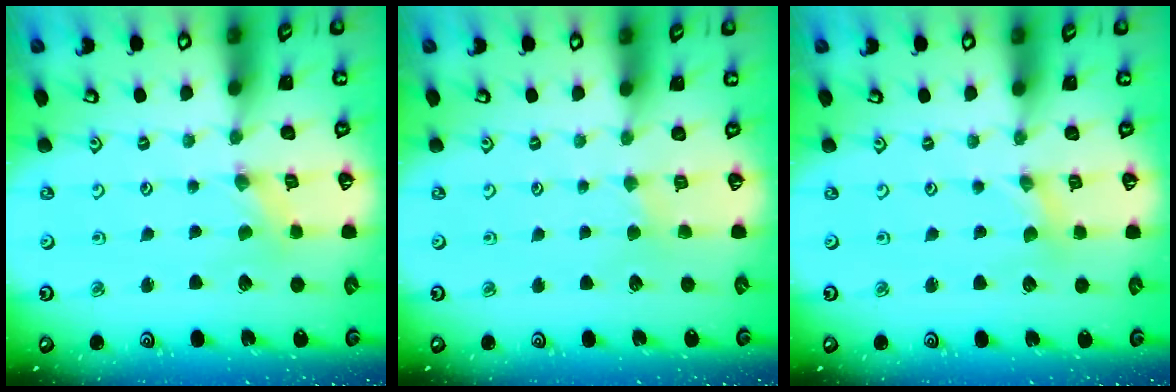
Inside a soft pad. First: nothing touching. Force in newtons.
{"total": 1.6, "press": 1.6, "slide": 0.3}
{"total": 0.0}